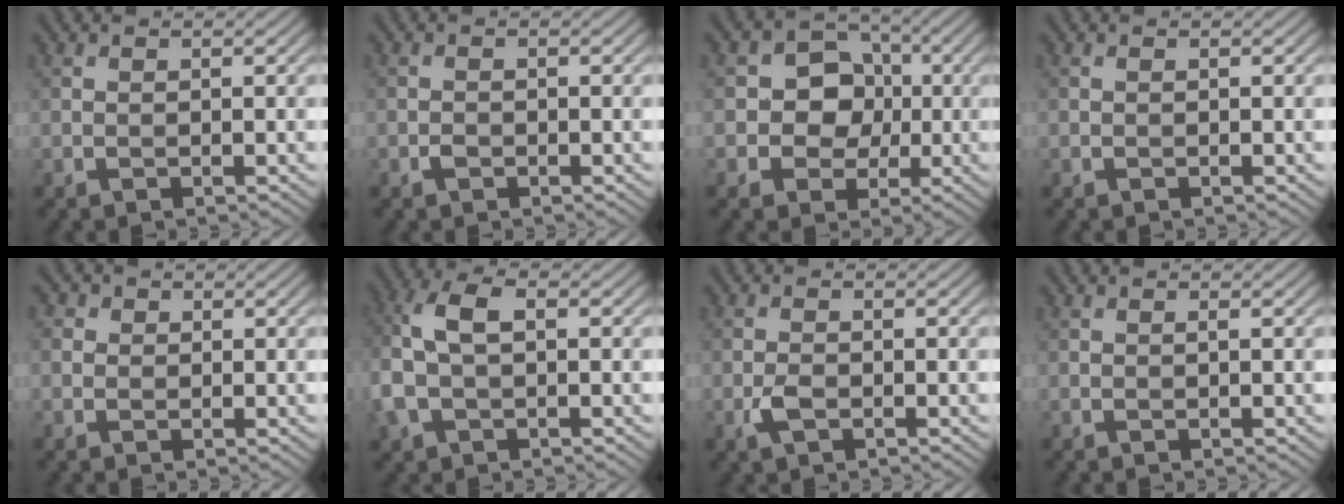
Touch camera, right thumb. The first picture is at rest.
{"total": 0.9, "force": [-0.5, 0.6, 0.4], "torque": [-0.007, -0.001, -0.011]}
{"total": 8.6, "force": [0.0, 7.6, 4.0], "torque": [-0.060, 0.022, -0.029]}
{"total": 0.0}
{"total": 1.9, "force": [0.5, 1.7, 0.6], "torque": [-0.017, 0.000, -0.003]}
{"total": 6.5, "force": [-0.4, 4.0, 5.2], "torque": [-0.134, 0.014, -0.017]}
{"total": 2.1, "force": [-0.9, 1.1, 1.5], "torque": [-0.031, -0.001, -0.020]}
{"total": 0.0}